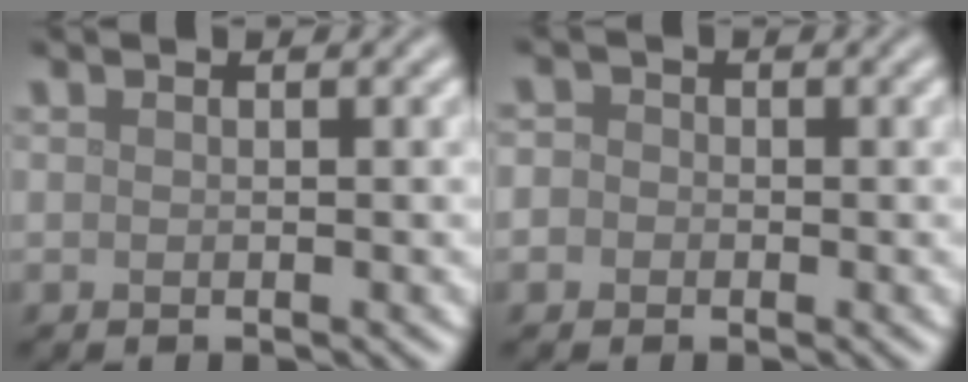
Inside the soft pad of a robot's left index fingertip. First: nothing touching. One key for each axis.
{"total": 2.4, "fx": 0.1, "fy": 2.2, "fz": 0.9, "tx": 0.011, "ty": 0.013, "tz": -0.028}